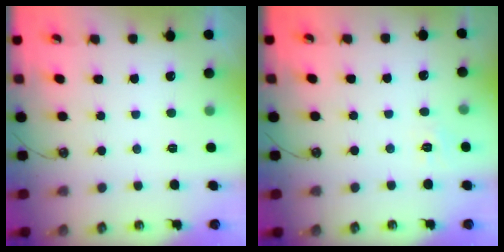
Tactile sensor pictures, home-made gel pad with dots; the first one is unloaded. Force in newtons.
{"total": 3.6, "press": 3.6, "slide": 0.5}